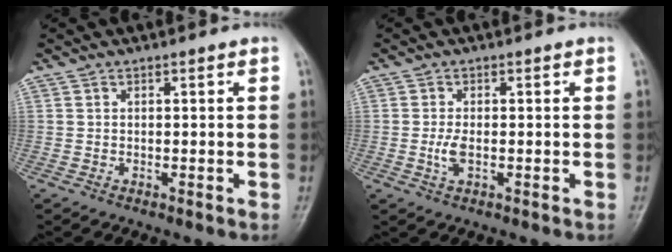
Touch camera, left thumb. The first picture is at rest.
{"total": 2.8, "force": [-0.5, 1.3, 2.5], "torque": [-0.057, 0.002, -0.009]}